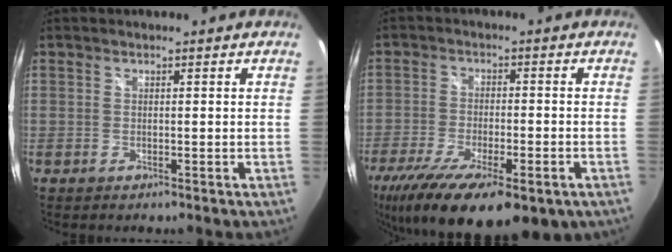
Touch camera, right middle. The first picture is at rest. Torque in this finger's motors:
{"motor_torque": [1.37, -0.77, 0.40, 0.21]}